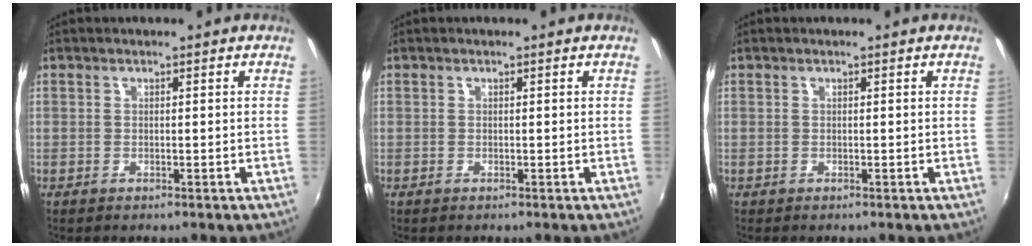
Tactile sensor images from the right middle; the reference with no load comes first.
{"total": 0.0}
{"total": 0.0}